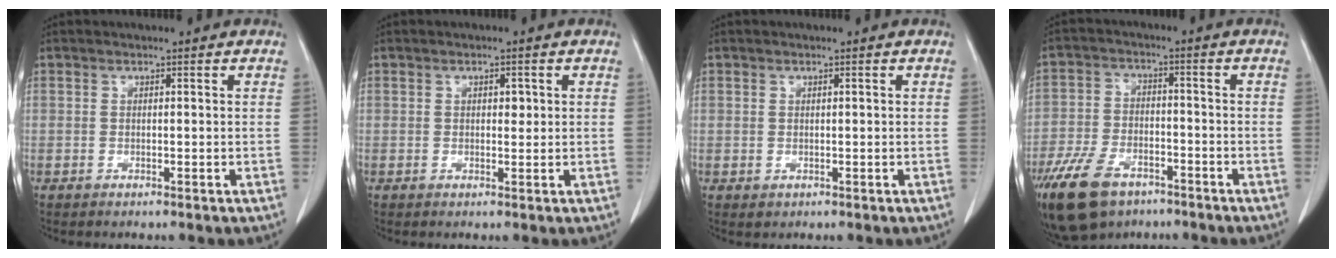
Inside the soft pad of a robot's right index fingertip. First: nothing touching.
{"total": 1.6, "force": [0.5, 0.9, 1.2], "torque": [-0.014, 0.000, 0.007]}
{"total": 1.0, "force": [0.2, 0.9, 0.0], "torque": [0.009, 0.001, 0.002]}
{"total": 13.0, "force": [-8.4, 7.1, 6.9], "torque": [-0.151, -0.007, -0.147]}